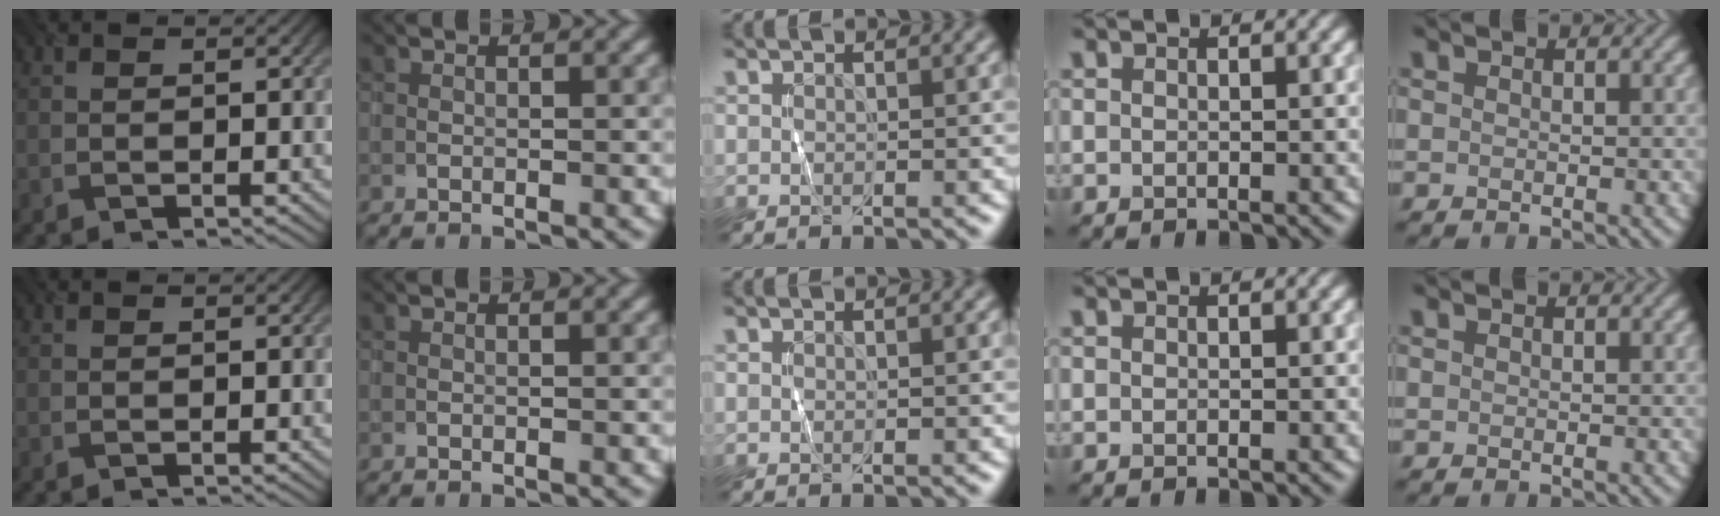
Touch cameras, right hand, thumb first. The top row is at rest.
{}